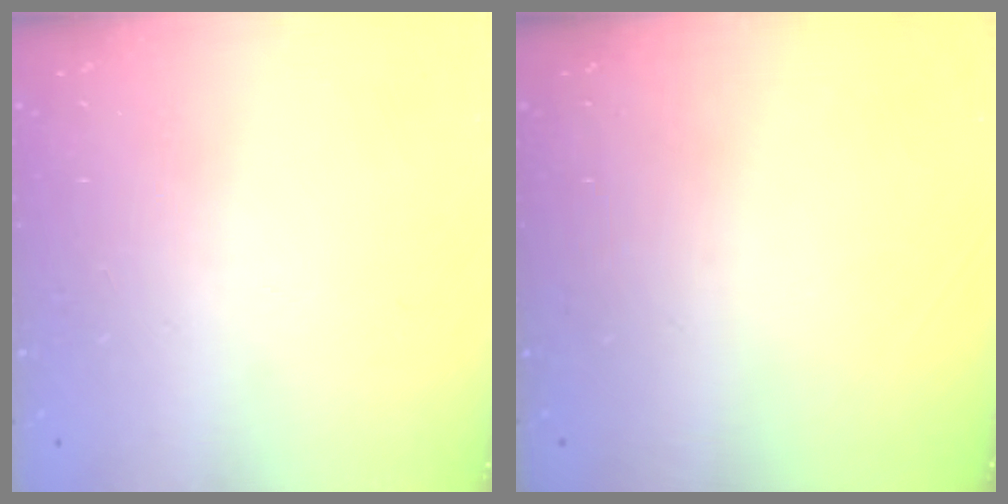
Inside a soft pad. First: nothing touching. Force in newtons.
{"total": 0.0}